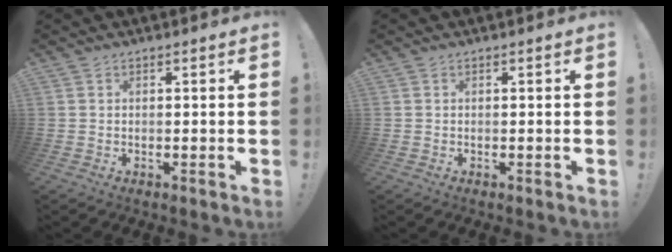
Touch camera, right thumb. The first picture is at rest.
{"total": 0.0}